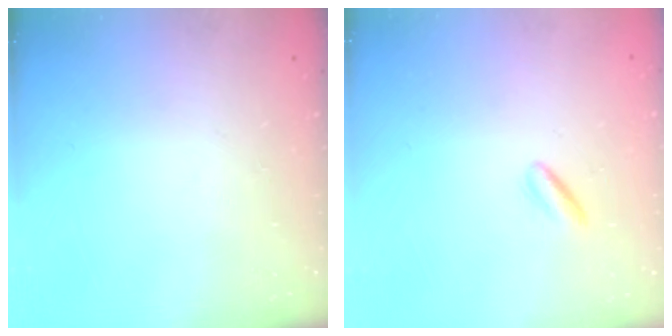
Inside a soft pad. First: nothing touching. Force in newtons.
{"total": 1.2, "press": 1.1, "slide": 0.5}